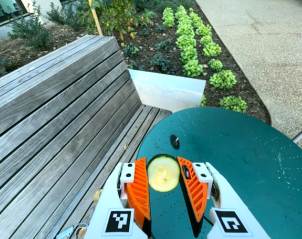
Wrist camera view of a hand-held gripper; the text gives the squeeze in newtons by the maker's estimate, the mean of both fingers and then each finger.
{"total": 11.8, "left": 12.3, "right": 11.4}